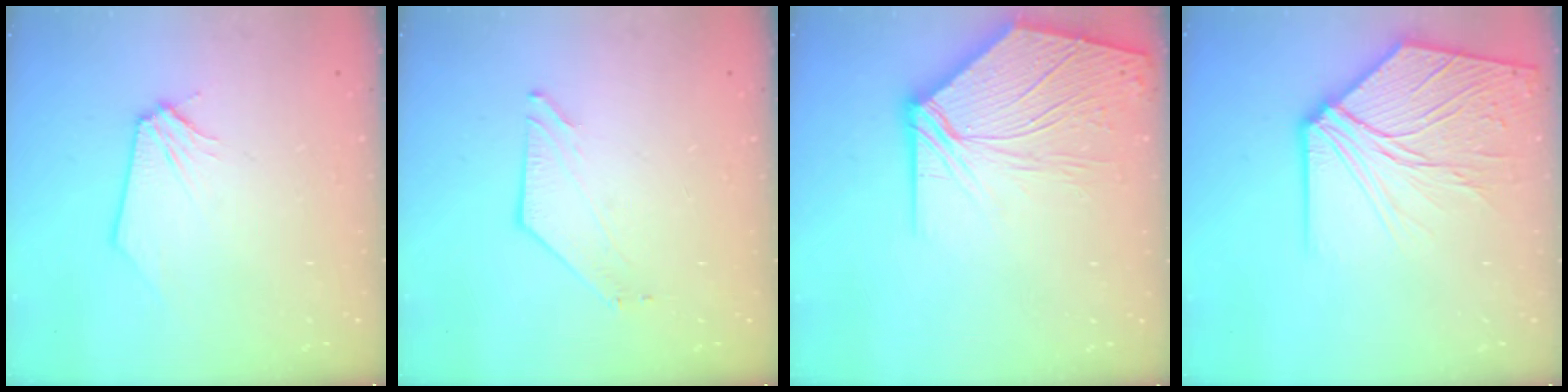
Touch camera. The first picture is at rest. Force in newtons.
{"total": 4.1, "press": 4.1, "slide": 0.5}
{"total": 16.2, "press": 16.0, "slide": 2.6}
{"total": 13.9, "press": 13.8, "slide": 1.4}